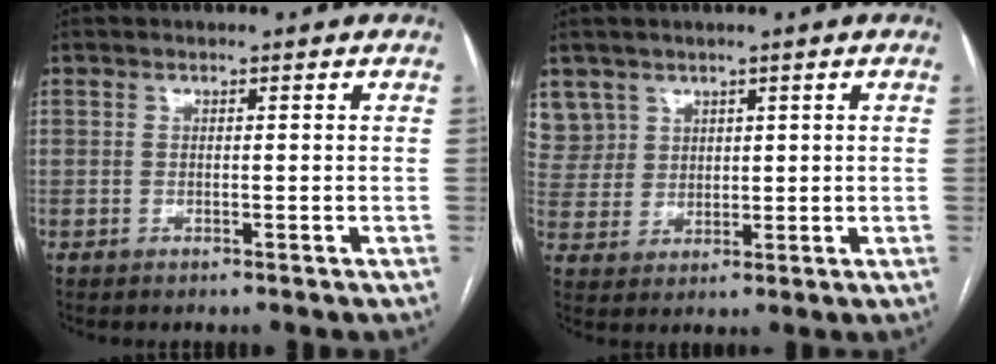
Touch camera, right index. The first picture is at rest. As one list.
[{"total": 6.9, "force": [4.3, 5.4, -0.1], "torque": [0.006, 0.010, 0.094]}]